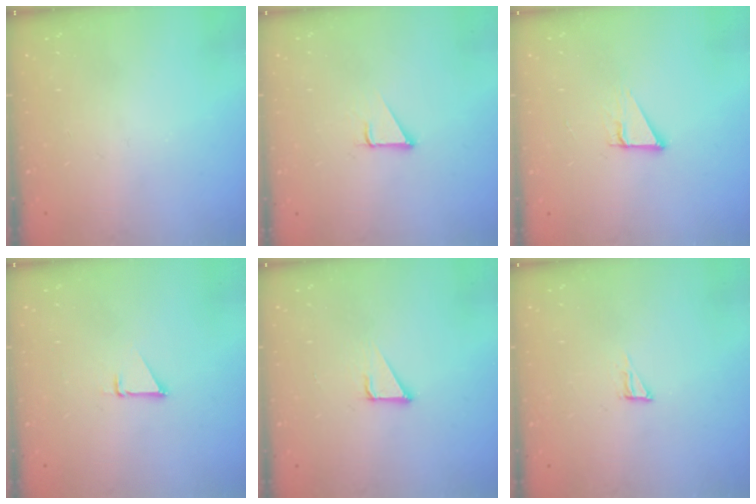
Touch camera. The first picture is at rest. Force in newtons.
{"total": 1.6, "press": 1.6, "slide": 0.2}
{"total": 3.7, "press": 3.7, "slide": 0.2}
{"total": 1.5, "press": 1.5, "slide": 0.1}
{"total": 2.1, "press": 2.1, "slide": 0.1}
{"total": 3.4, "press": 3.4, "slide": 0.3}